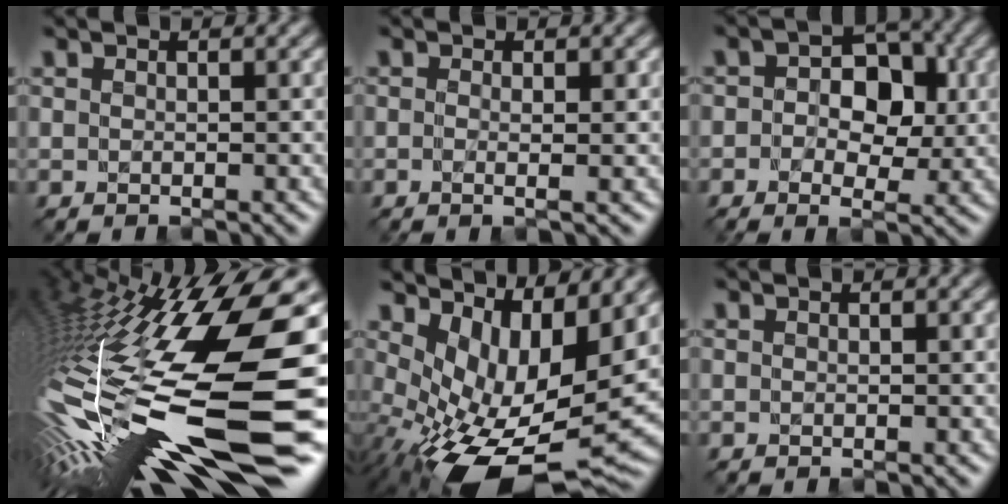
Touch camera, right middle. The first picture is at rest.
{"total": 0.9, "force": [-0.1, 0.0, 0.9], "torque": [-0.019, -0.005, -0.003]}
{"total": 6.7, "force": [0.6, 4.4, 5.0], "torque": [-0.058, 0.007, 0.000]}
{"total": 17.9, "force": [-2.6, 5.4, 16.9], "torque": [-0.336, -0.017, -0.045]}
{"total": 11.7, "force": [-0.2, 6.2, 10.0], "torque": [-0.163, -0.025, 0.009]}
{"total": 0.0}